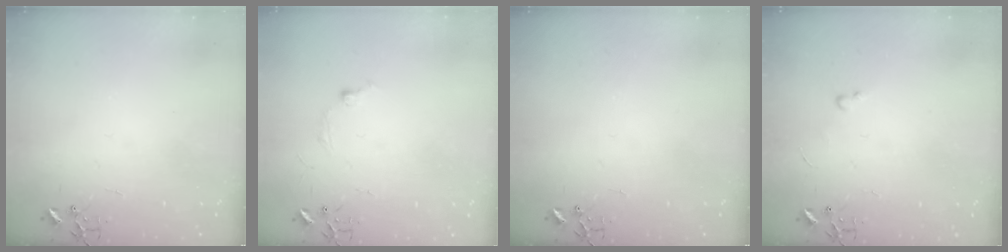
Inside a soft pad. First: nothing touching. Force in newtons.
{"total": 5.8, "press": 5.7, "slide": 0.7}
{"total": 0.0}
{"total": 2.4, "press": 2.3, "slide": 0.4}